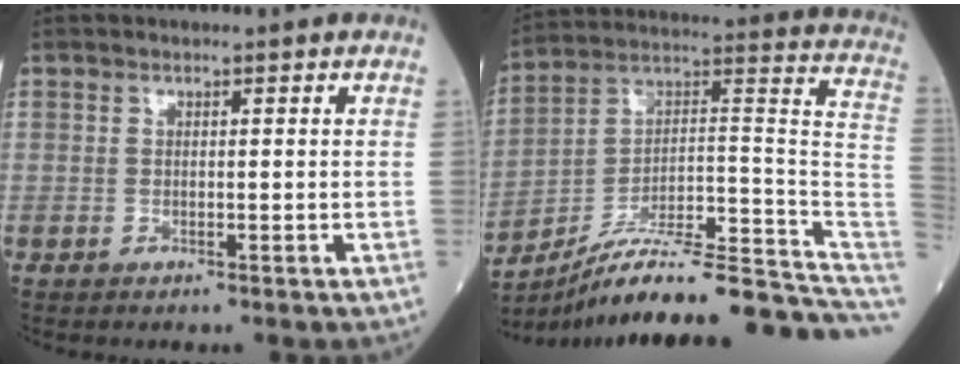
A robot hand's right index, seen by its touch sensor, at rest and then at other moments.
{"total": 25.7, "force": [-22.2, 1.8, 12.8], "torque": [-0.111, 0.042, -0.332]}